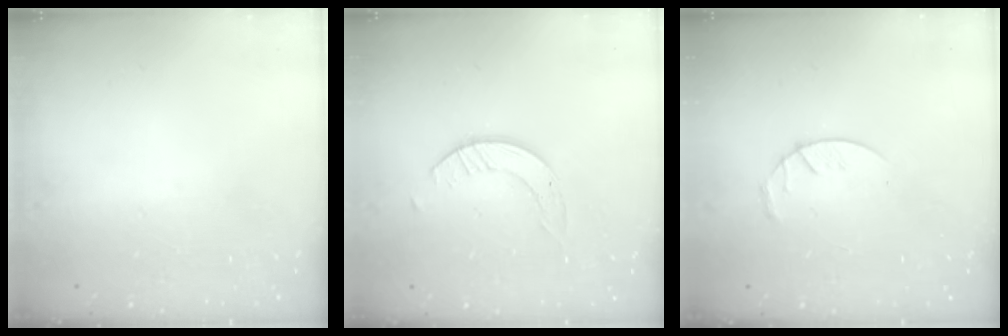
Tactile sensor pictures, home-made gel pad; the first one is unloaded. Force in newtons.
{"total": 2.6, "press": 2.5, "slide": 0.3}
{"total": 4.3, "press": 4.2, "slide": 0.6}